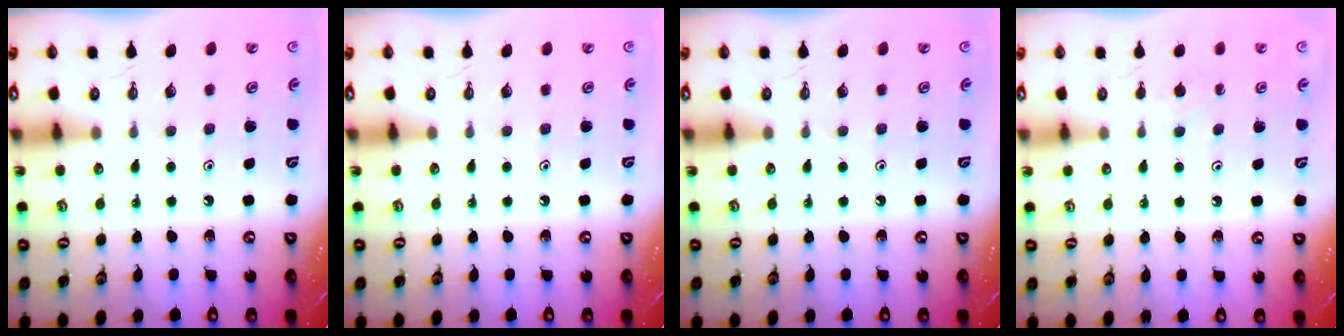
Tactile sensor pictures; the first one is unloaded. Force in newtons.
{"total": 0.0}
{"total": 0.0}
{"total": 3.5, "press": 3.5, "slide": 0.6}